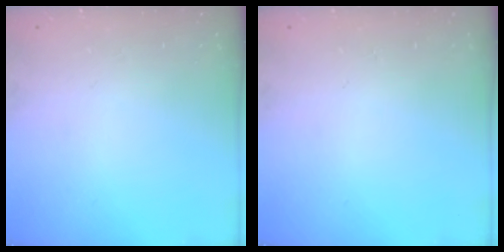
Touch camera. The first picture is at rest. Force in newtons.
{"total": 0.0}